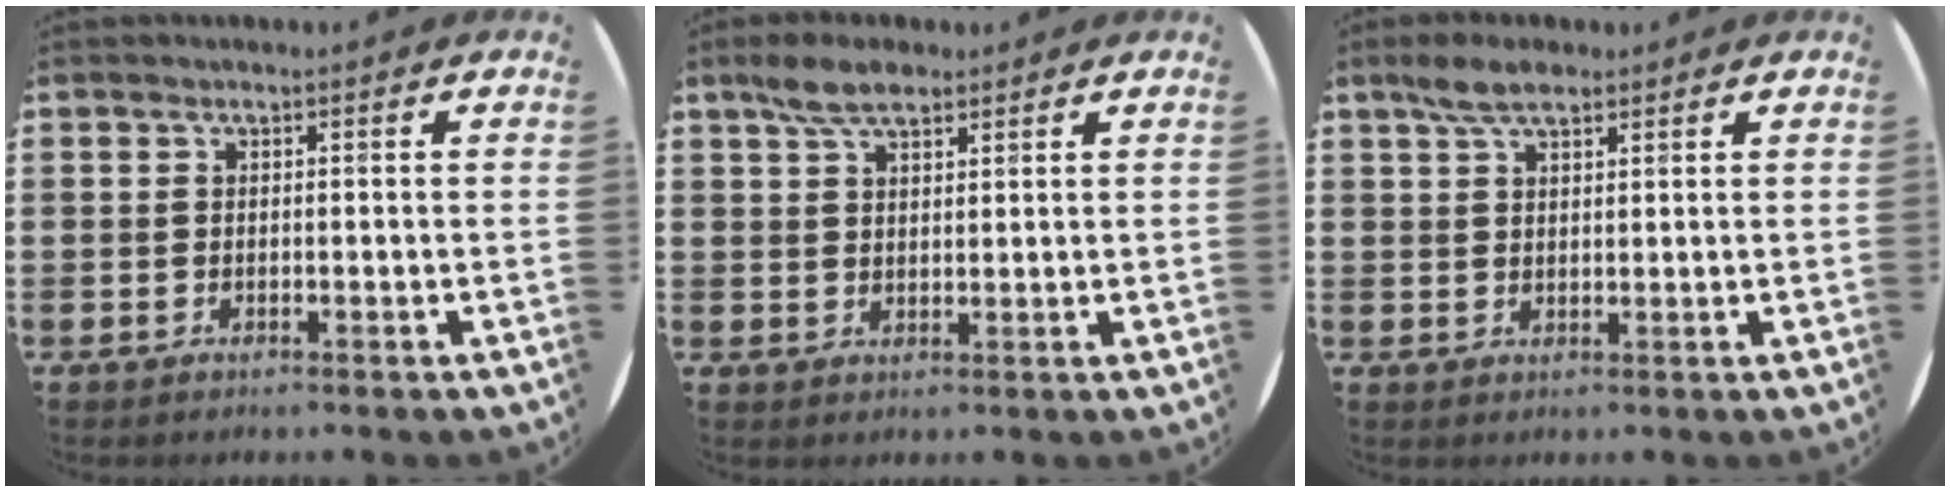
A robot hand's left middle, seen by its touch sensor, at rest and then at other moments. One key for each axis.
{"total": 4.7, "fx": 3.6, "fy": 1.8, "fz": 2.5, "tx": -0.047, "ty": 0.003, "tz": 0.065}
{"total": 4.1, "fx": 3.1, "fy": 1.5, "fz": 2.3, "tx": -0.043, "ty": 0.004, "tz": 0.055}